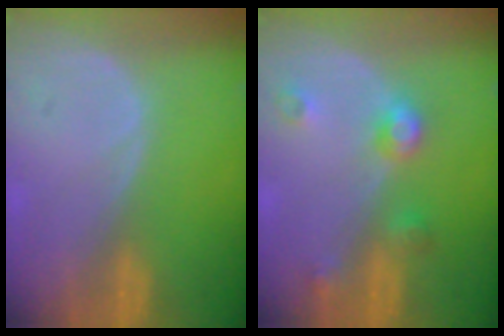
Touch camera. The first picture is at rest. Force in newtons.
{"total": 4.4, "press": 3.9, "slide": 2.1}